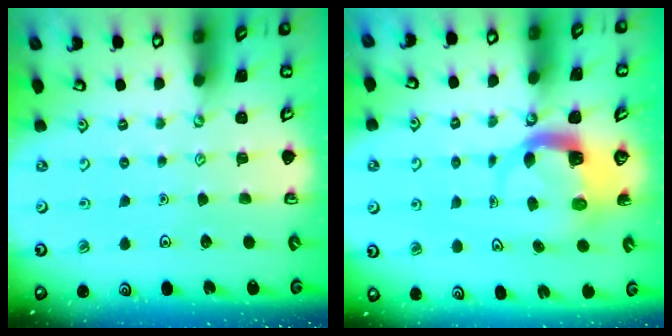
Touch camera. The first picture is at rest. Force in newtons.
{"total": 4.5, "press": 4.5, "slide": 0.6}